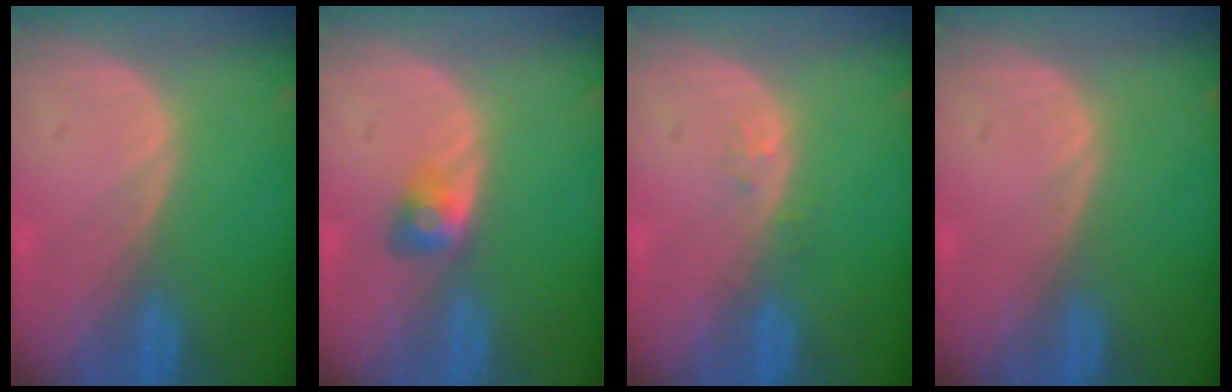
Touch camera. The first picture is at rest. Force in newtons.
{"total": 2.7, "press": 2.5, "slide": 1.1}
{"total": 0.9, "press": 0.9, "slide": 0.2}
{"total": 0.0}